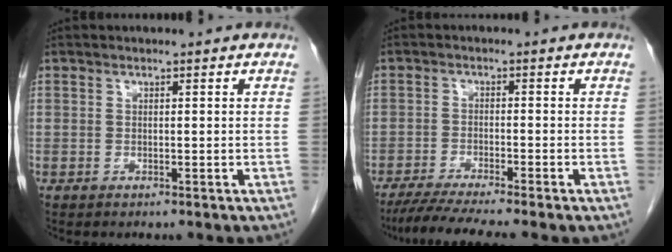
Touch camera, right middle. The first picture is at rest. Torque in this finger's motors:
{"motor_torque": [0.15, -0.14, 0.06, 0.05]}